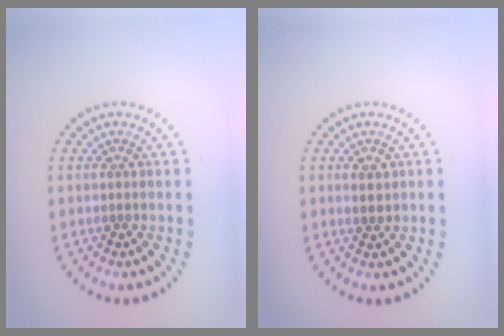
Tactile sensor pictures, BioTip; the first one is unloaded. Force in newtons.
{"total": 1.4, "press": 1.2, "slide": 0.6}